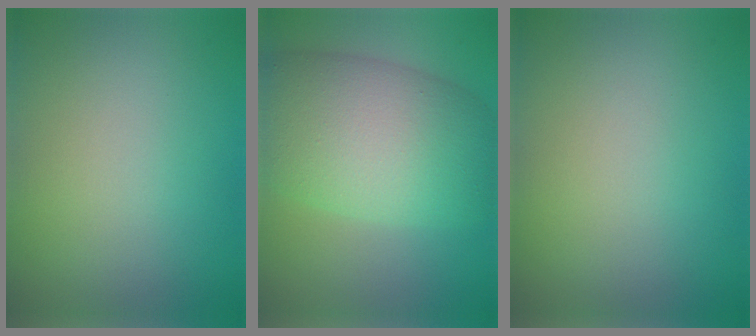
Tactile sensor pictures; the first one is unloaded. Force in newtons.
{"total": 10.7, "press": 10.7, "slide": 0.2}
{"total": 0.0}